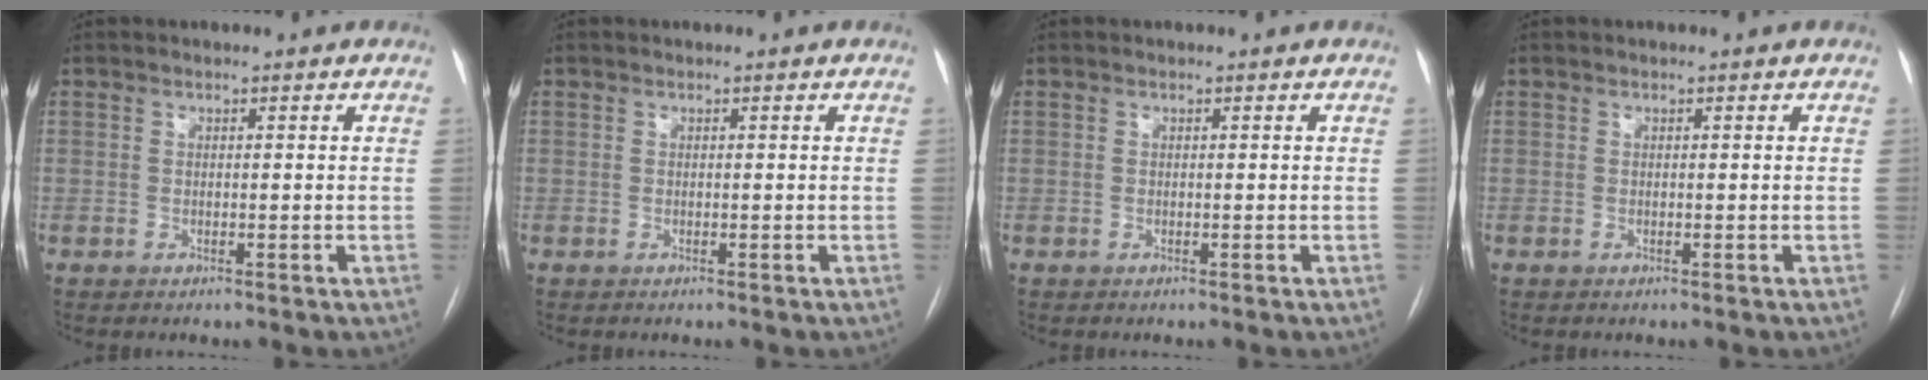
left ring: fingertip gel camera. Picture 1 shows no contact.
{"total": 0.0}
{"total": 0.0}
{"total": 0.0}